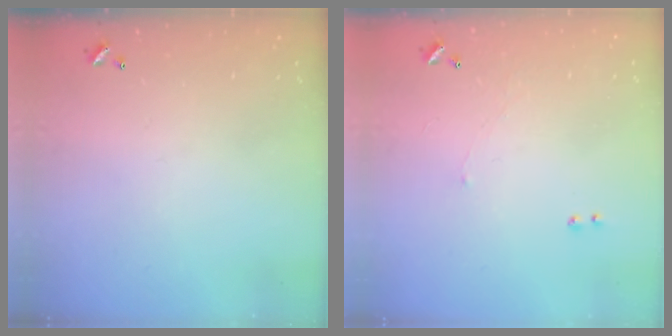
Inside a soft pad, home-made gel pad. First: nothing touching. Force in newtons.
{"total": 1.2, "press": 1.0, "slide": 0.6}